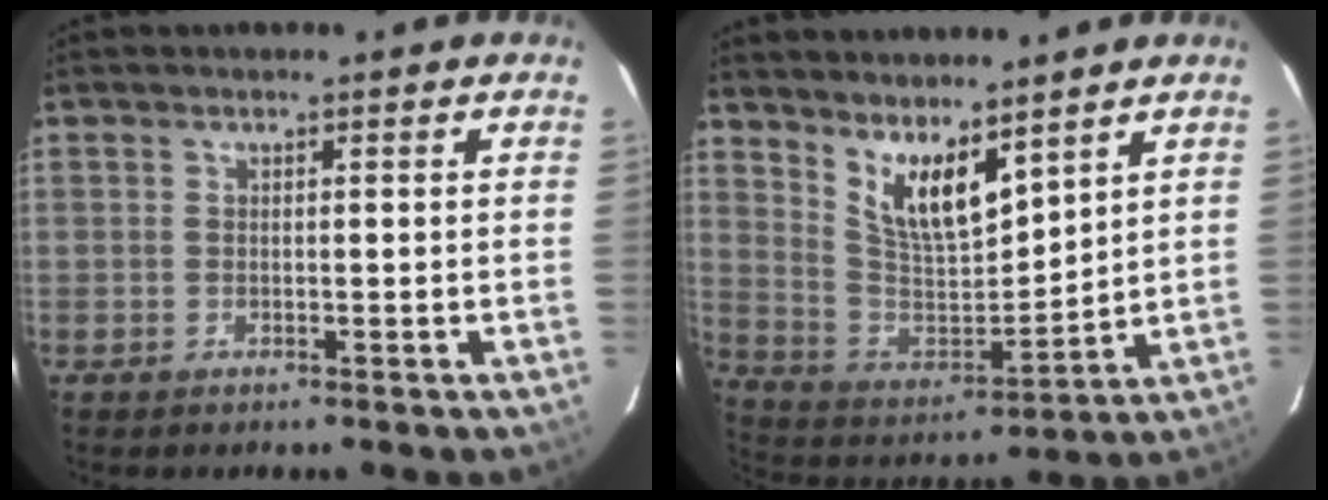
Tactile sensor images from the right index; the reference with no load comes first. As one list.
[{"total": 11.7, "force": [7.8, 3.9, 7.8], "torque": [-0.144, -0.011, 0.159]}]